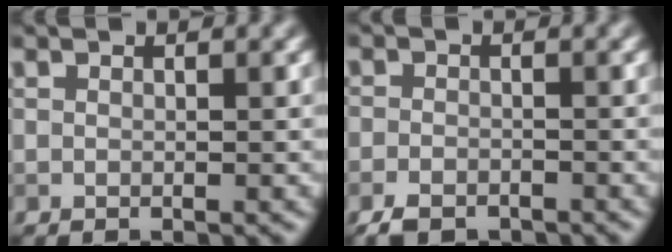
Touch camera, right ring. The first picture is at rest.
{"total": 3.3, "force": [-2.4, 1.5, 1.5], "torque": [-0.022, -0.005, -0.052]}